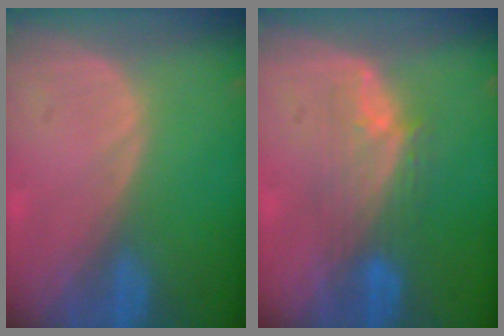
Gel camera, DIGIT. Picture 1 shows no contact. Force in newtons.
{"total": 5.5, "press": 5.4, "slide": 0.7}